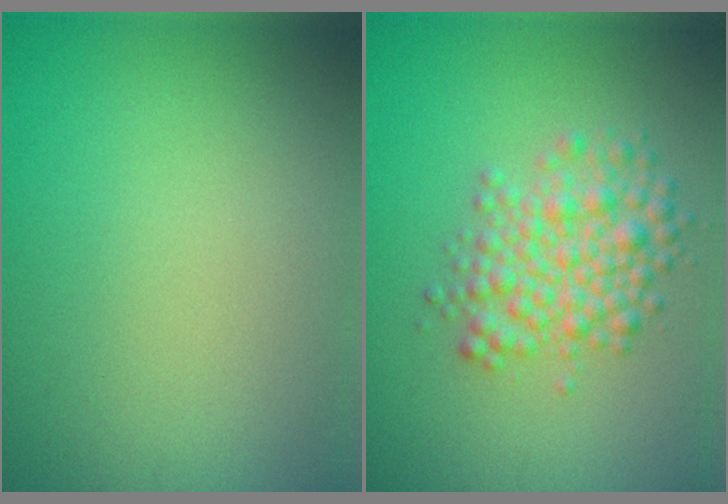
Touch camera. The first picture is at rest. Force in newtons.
{"total": 4.6, "press": 4.6, "slide": 0.1}